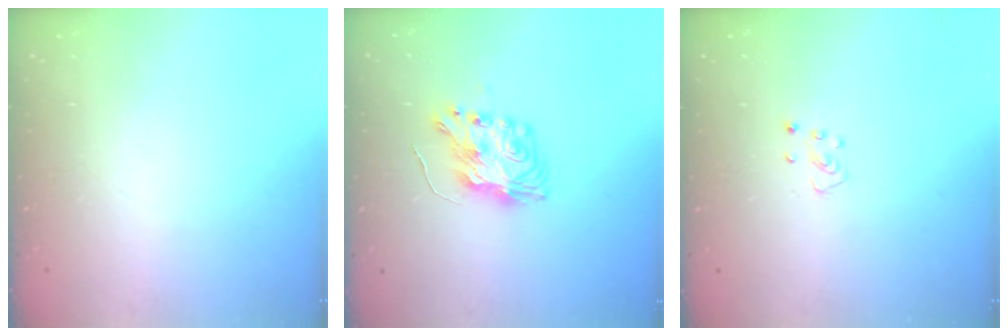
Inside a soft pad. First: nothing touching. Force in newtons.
{"total": 8.5, "press": 8.4, "slide": 0.4}
{"total": 3.4, "press": 3.4, "slide": 0.3}